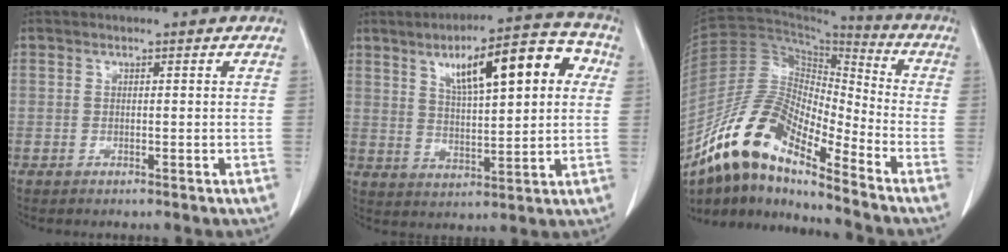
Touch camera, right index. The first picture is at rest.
{"total": 15.6, "force": [5.4, 4.2, 14.1], "torque": [-0.207, 0.031, 0.084]}
{"total": 17.0, "force": [-11.9, 4.4, 11.3], "torque": [-0.226, 0.022, -0.218]}